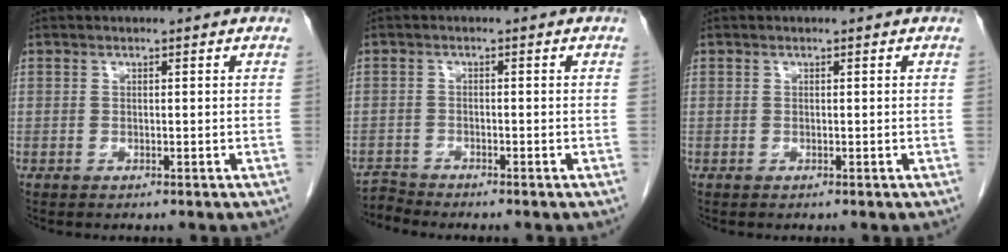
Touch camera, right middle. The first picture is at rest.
{"total": 2.3, "force": [-2.1, -0.6, -0.9], "torque": [0.018, -0.017, -0.040]}
{"total": 0.0}